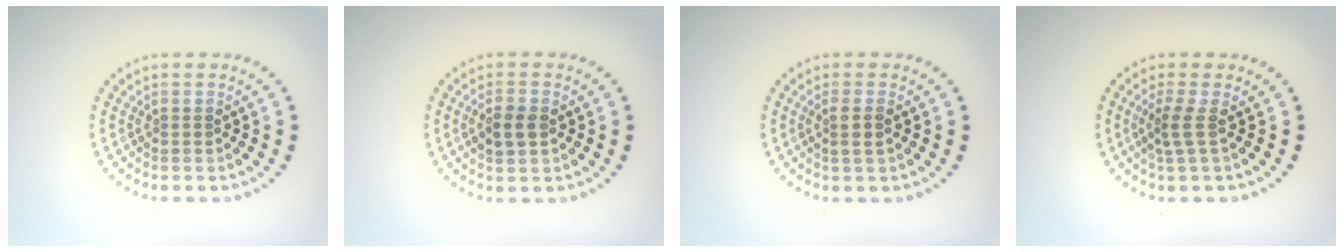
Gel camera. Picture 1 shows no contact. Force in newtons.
{"total": 2.3, "press": 2.3, "slide": 0.1}
{"total": 1.5, "press": 1.3, "slide": 0.8}
{"total": 1.9, "press": 1.2, "slide": 1.5}